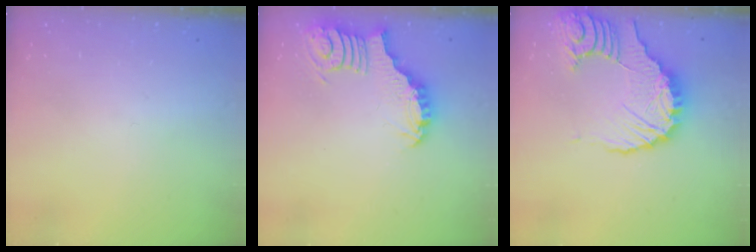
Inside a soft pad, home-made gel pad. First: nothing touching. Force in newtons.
{"total": 3.5, "press": 3.4, "slide": 0.7}
{"total": 11.8, "press": 11.7, "slide": 1.6}